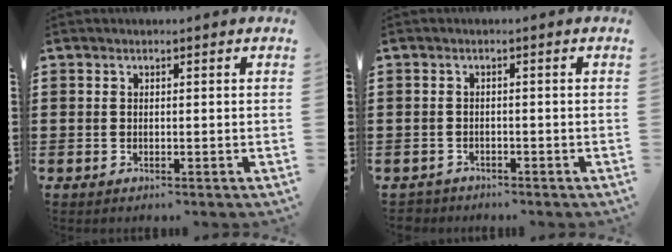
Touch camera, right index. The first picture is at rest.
{"total": 1.1, "force": [-1.0, 0.3, -0.2], "torque": [-0.002, 0.004, -0.024]}